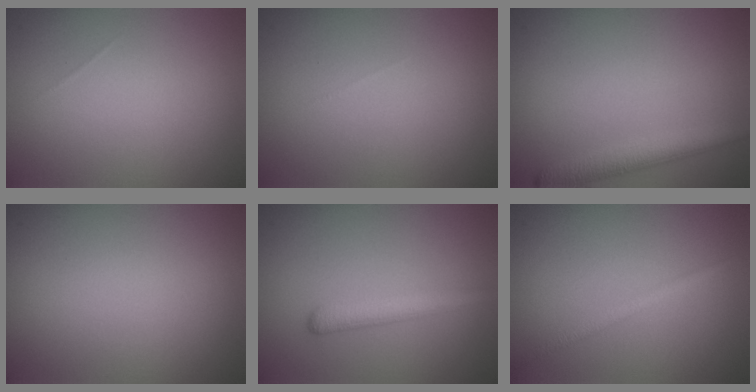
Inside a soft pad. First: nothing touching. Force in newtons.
{"total": 0.0}
{"total": 3.3, "press": 3.3, "slide": 0.2}
{"total": 0.0}
{"total": 2.9, "press": 2.9, "slide": 0.1}
{"total": 1.4, "press": 1.4, "slide": 0.1}